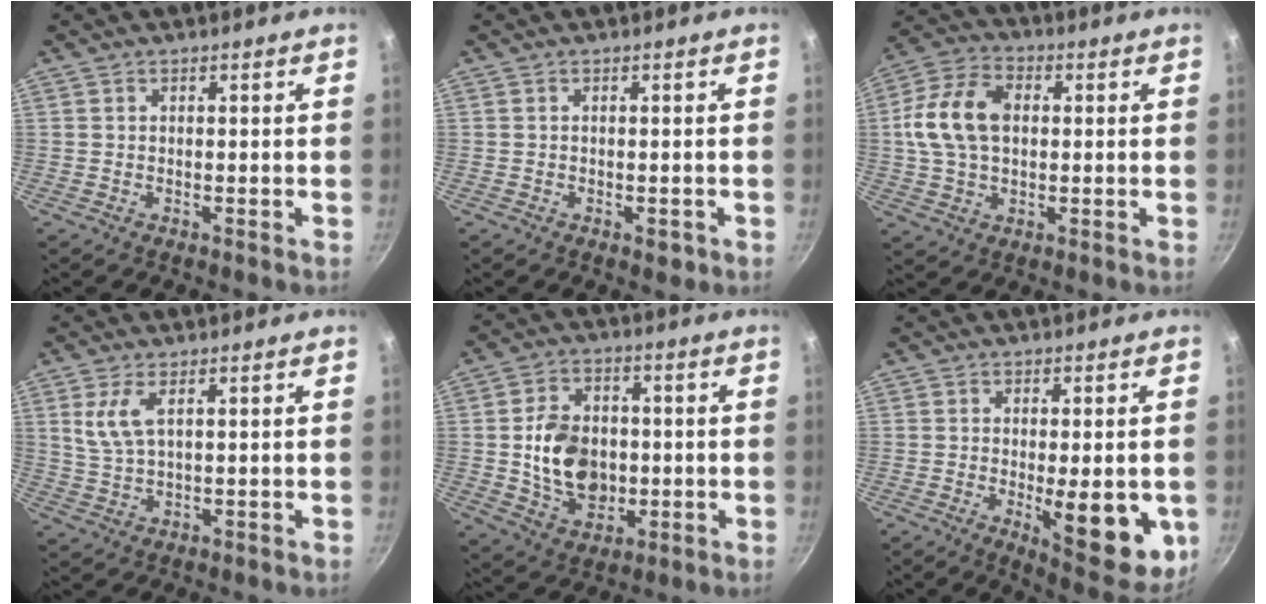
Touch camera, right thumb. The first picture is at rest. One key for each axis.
{"total": 1.5, "fx": -0.6, "fy": 0.9, "fz": 1.1, "tx": -0.014, "ty": 0.001, "tz": -0.005}
{"total": 13.2, "fx": 1.4, "fy": 9.0, "fz": 9.5, "tx": -0.167, "ty": 0.020, "tz": 0.014}
{"total": 5.5, "fx": 2.1, "fy": 2.2, "fz": 4.6, "tx": -0.097, "ty": -0.007, "tz": 0.046}
{"total": 13.2, "fx": -0.5, "fy": 10.0, "fz": 8.6, "tx": -0.119, "ty": 0.006, "tz": -0.001}
{"total": 14.1, "fx": -2.6, "fy": 5.0, "fz": 13.0, "tx": -0.139, "ty": -0.010, "tz": -0.024}